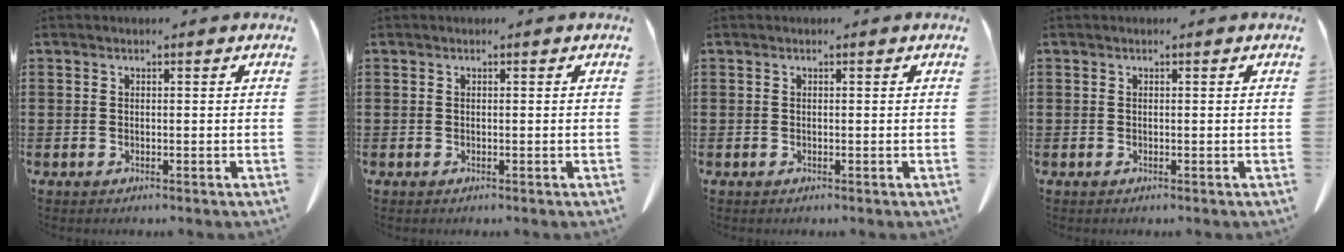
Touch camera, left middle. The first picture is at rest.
{"total": 0.0}
{"total": 0.0}
{"total": 0.0}